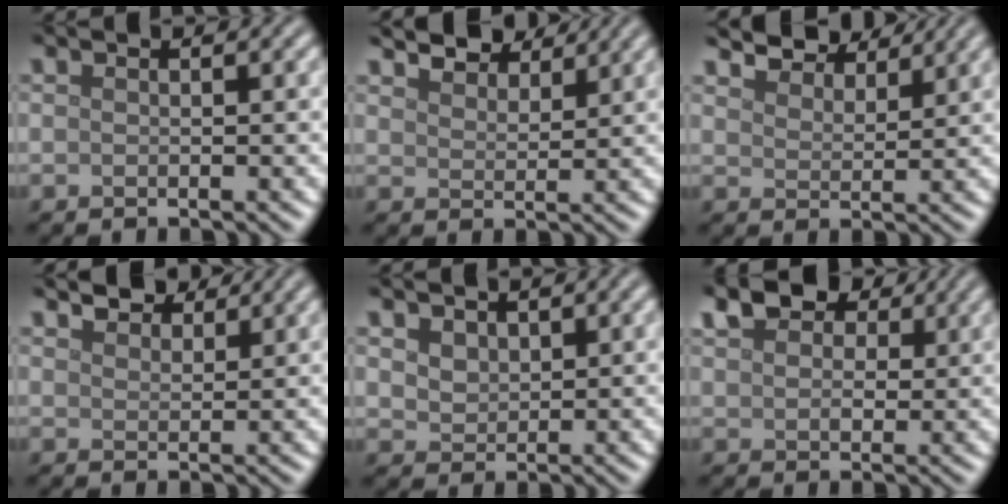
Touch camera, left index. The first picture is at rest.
{"total": 5.2, "force": [4.7, 1.4, 1.6], "torque": [-0.035, -0.007, 0.083]}
{"total": 5.4, "force": [5.1, 1.3, 1.5], "torque": [-0.039, 0.004, 0.087]}
{"total": 3.4, "force": [3.1, 1.0, 1.0], "torque": [-0.021, 0.003, 0.053]}
{"total": 2.8, "force": [1.7, 1.9, 1.2], "torque": [-0.034, 0.000, 0.037]}
{"total": 4.7, "force": [2.8, 2.8, 2.5], "torque": [-0.048, 0.008, 0.041]}